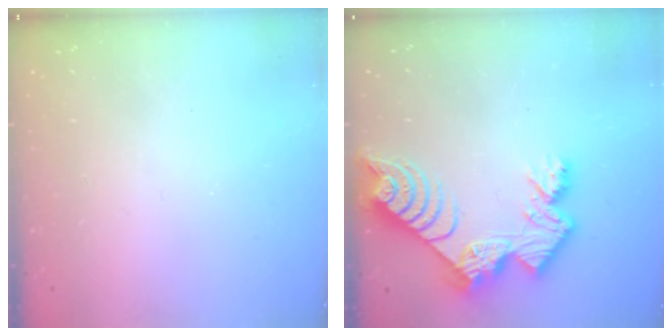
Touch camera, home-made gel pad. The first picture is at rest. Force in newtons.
{"total": 13.8, "press": 13.8, "slide": 1.1}